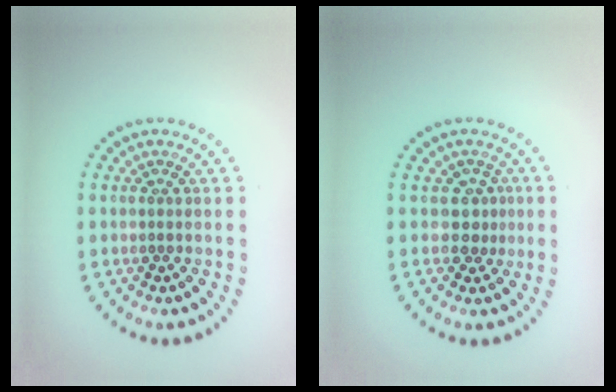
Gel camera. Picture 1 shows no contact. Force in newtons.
{"total": 2.1, "press": 1.5, "slide": 1.4}